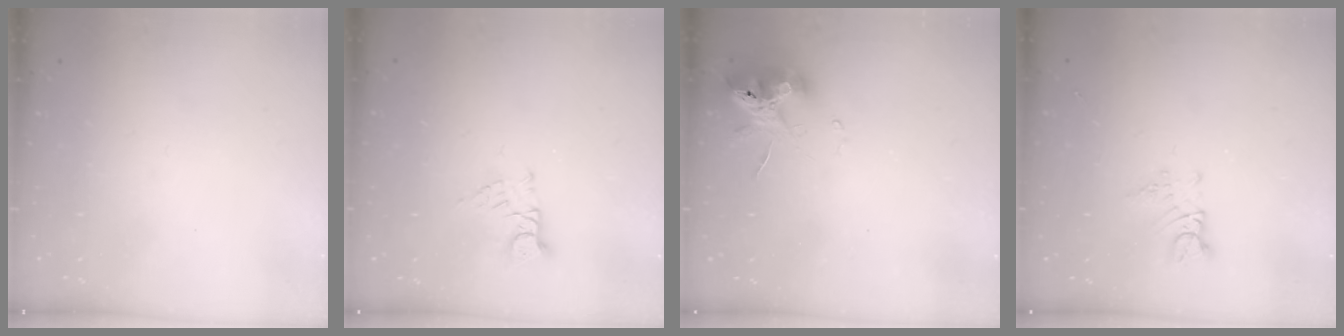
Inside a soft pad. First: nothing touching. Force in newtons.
{"total": 3.0, "press": 3.0, "slide": 0.5}
{"total": 12.5, "press": 12.4, "slide": 2.0}
{"total": 3.0, "press": 3.0, "slide": 0.3}